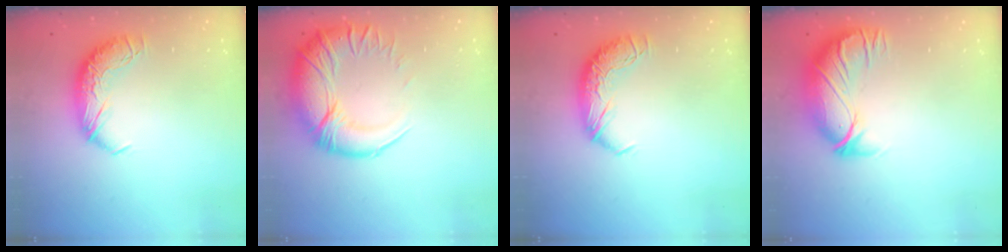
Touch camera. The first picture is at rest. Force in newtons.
{"total": 8.0, "press": 6.7, "slide": 4.5}
{"total": 0.0}
{"total": 2.9, "press": 0.3, "slide": 2.9}